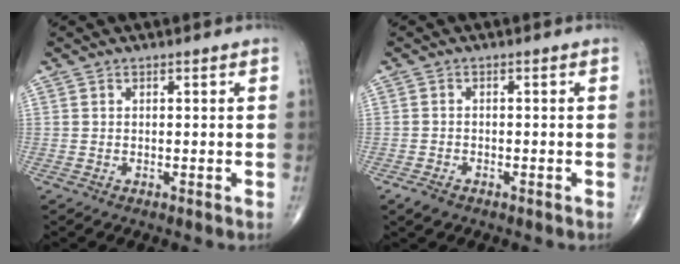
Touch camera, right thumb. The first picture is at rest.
{"total": 2.3, "force": [-1.5, 1.3, 1.1], "torque": [-0.024, 0.001, -0.024]}